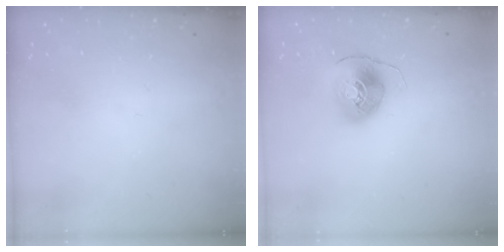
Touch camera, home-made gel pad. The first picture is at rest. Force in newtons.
{"total": 8.1, "press": 8.0, "slide": 1.2}